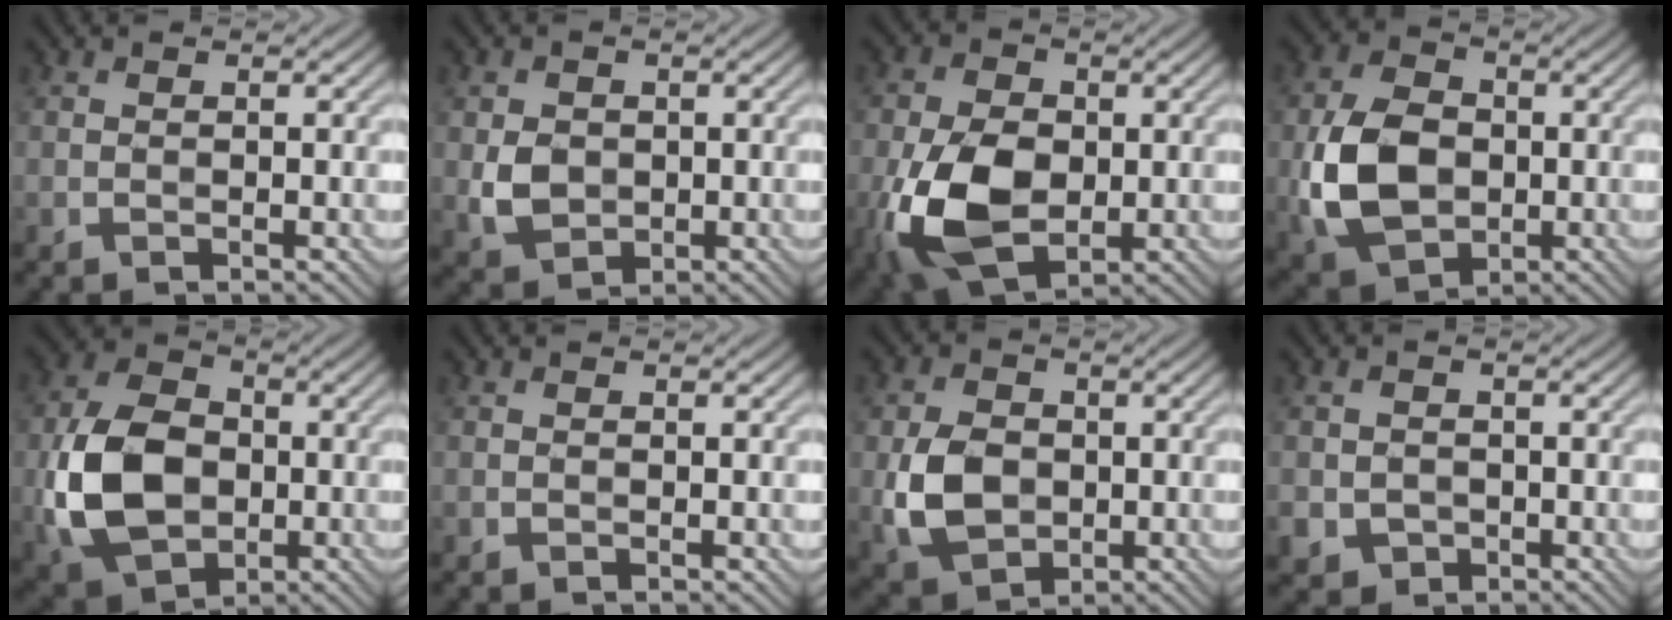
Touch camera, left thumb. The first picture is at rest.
{"total": 4.3, "force": [-0.2, 3.6, 2.4], "torque": [-0.060, -0.004, -0.001]}
{"total": 12.5, "force": [-2.6, 7.9, 9.4], "torque": [-0.232, -0.016, -0.056]}
{"total": 10.3, "force": [-1.5, 7.4, 7.0], "torque": [-0.171, -0.004, -0.035]}
{"total": 12.3, "force": [-2.1, 8.9, 8.3], "torque": [-0.196, 0.000, -0.045]}
{"total": 0.0}
{"total": 7.5, "force": [-1.0, 5.6, 4.9], "torque": [-0.119, -0.004, -0.025]}
{"total": 3.7, "force": [-1.4, 3.3, 0.9], "torque": [-0.031, -0.011, -0.030]}